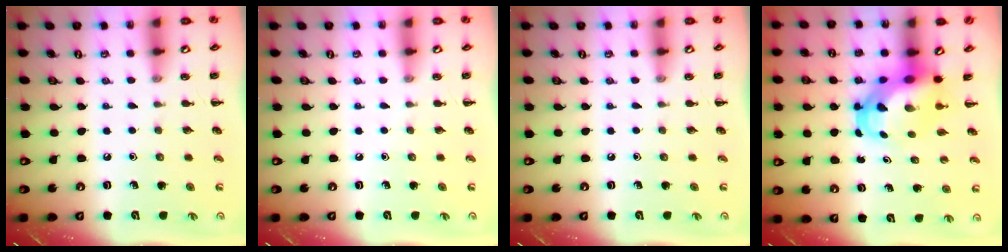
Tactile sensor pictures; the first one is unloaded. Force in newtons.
{"total": 0.0}
{"total": 0.0}
{"total": 6.3, "press": 6.2, "slide": 1.0}